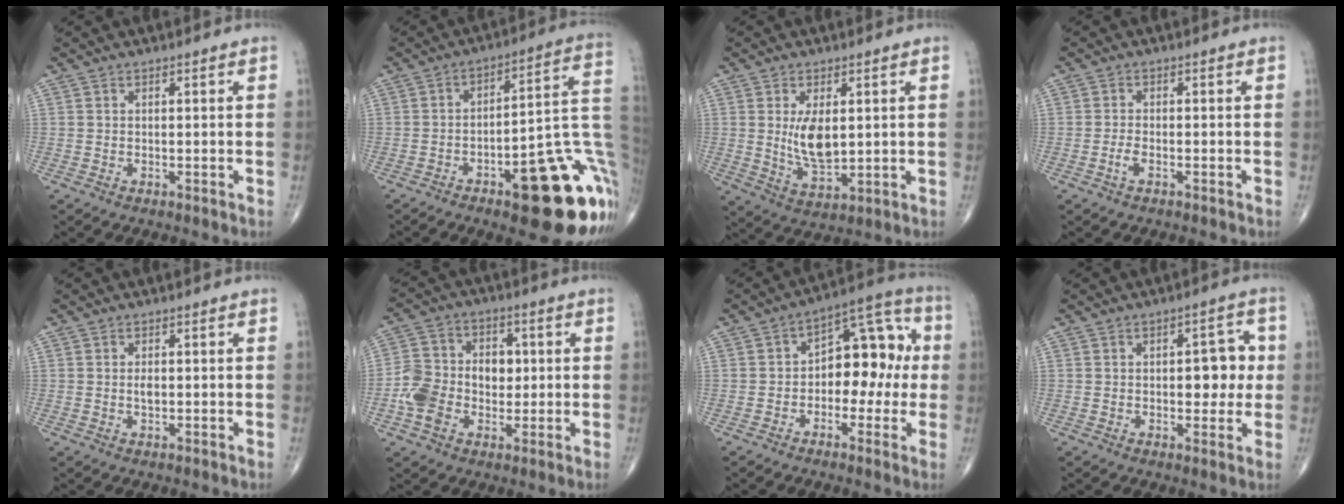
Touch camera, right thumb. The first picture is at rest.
{"total": 23.5, "force": [-7.5, 7.6, 20.9], "torque": [-0.194, 0.043, -0.090]}
{"total": 8.0, "force": [1.2, 4.0, 6.8], "torque": [-0.113, -0.022, 0.034]}
{"total": 1.8, "force": [-0.9, 0.6, 1.4], "torque": [-0.032, 0.006, -0.019]}
{"total": 1.5, "force": [0.0, 0.8, 1.3], "torque": [-0.023, -0.001, 0.000]}
{"total": 11.7, "force": [-1.0, 8.9, 7.5], "torque": [-0.109, 0.030, -0.022]}
{"total": 12.8, "force": [-0.4, 7.9, 10.1], "torque": [-0.093, 0.044, -0.018]}
{"total": 7.7, "force": [0.5, 4.1, 6.5], "torque": [-0.050, 0.006, 0.008]}